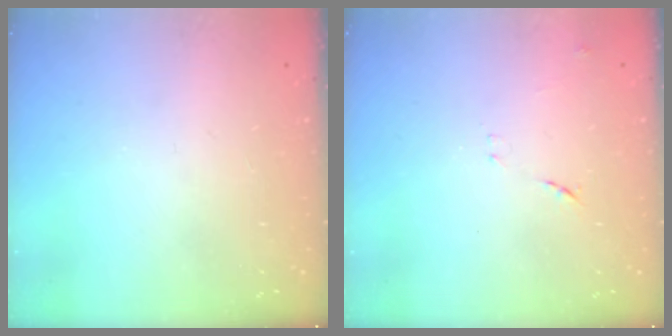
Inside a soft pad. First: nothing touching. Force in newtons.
{"total": 7.2, "press": 7.2, "slide": 0.6}